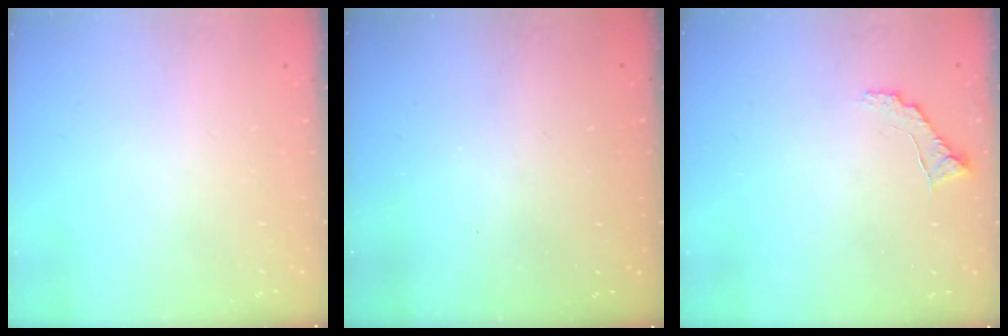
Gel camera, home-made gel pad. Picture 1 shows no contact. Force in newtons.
{"total": 3.3, "press": 3.3, "slide": 0.1}
{"total": 6.3, "press": 6.3, "slide": 0.4}